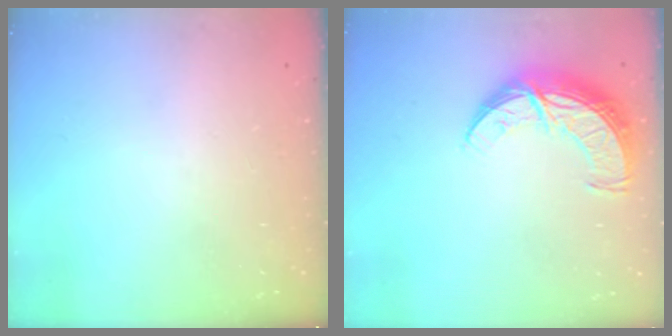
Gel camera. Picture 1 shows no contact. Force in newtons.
{"total": 10.6, "press": 10.6, "slide": 0.9}